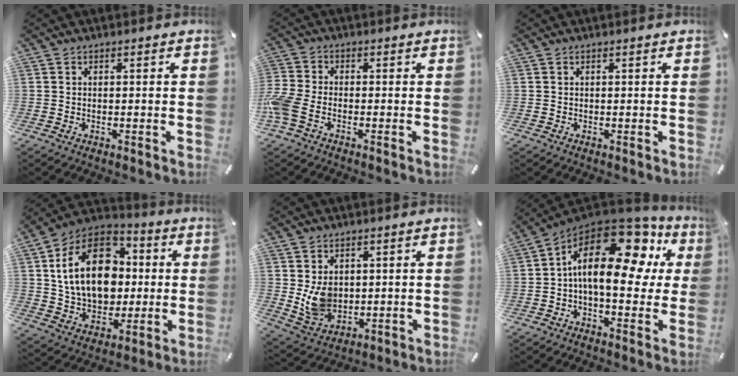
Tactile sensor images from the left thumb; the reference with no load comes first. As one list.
[{"total": 5.3, "force": [-2.3, 3.0, 3.8], "torque": [-0.098, 0.000, -0.047]}, {"total": 0.0}, {"total": 20.4, "force": [2.7, 15.3, 13.2], "torque": [-0.247, 0.012, 0.051]}, {"total": 7.8, "force": [1.8, 6.4, 4.0], "torque": [-0.077, -0.016, 0.030]}, {"total": 21.2, "force": [4.9, 11.3, 17.3], "torque": [-0.283, -0.026, 0.080]}]